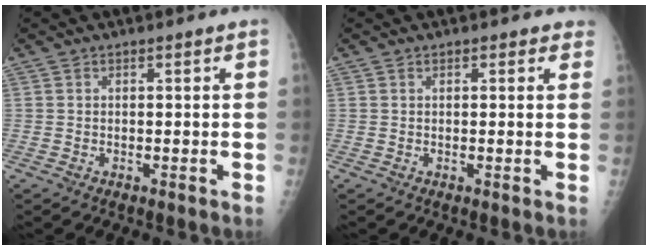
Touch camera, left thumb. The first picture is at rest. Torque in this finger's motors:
{"motor_torque": [-0.19, 0.10, 0.08, 0.05, -0.02]}